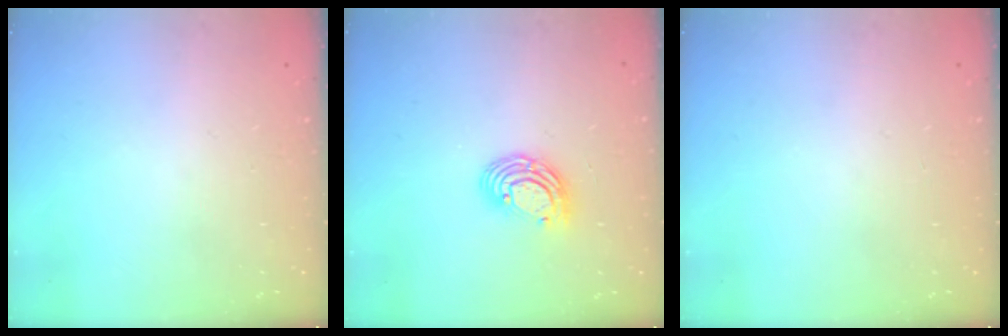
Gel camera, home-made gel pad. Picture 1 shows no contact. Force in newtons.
{"total": 8.8, "press": 8.7, "slide": 1.5}
{"total": 0.0}